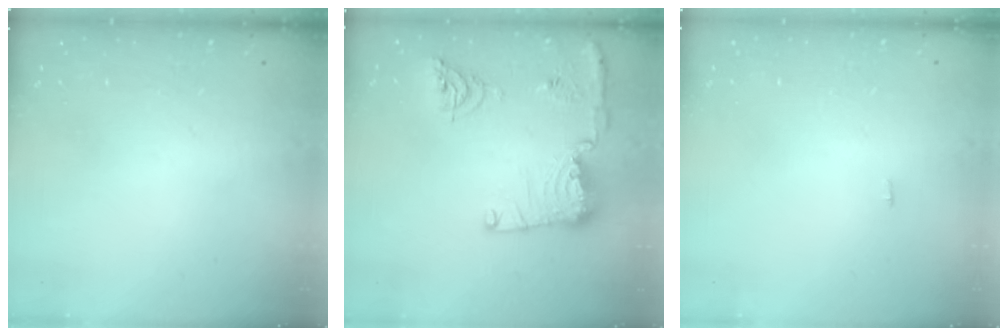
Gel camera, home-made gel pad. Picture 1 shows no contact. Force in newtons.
{"total": 15.2, "press": 14.8, "slide": 3.3}
{"total": 6.1, "press": 1.7, "slide": 5.9}